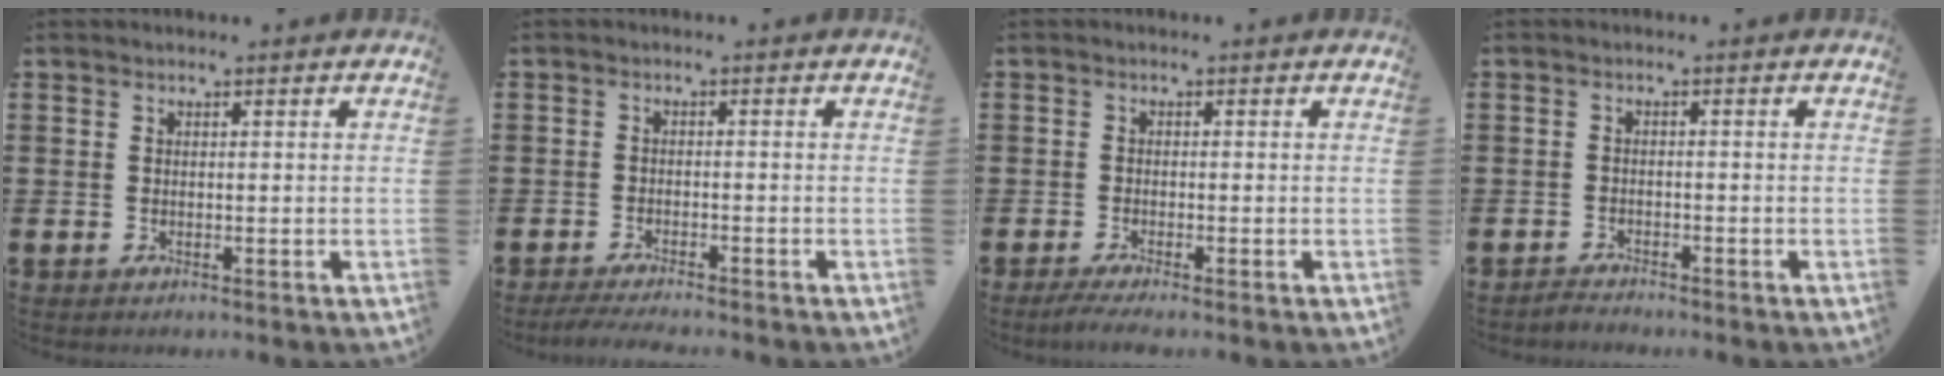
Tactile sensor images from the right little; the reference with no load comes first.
{"total": 1.8, "force": [-1.6, 0.0, 0.8], "torque": [-0.012, 0.003, -0.032]}
{"total": 1.5, "force": [-0.9, 0.1, 1.2], "torque": [-0.019, -0.001, -0.018]}
{"total": 1.3, "force": [-1.3, 0.0, 0.0], "torque": [-0.004, 0.001, -0.027]}